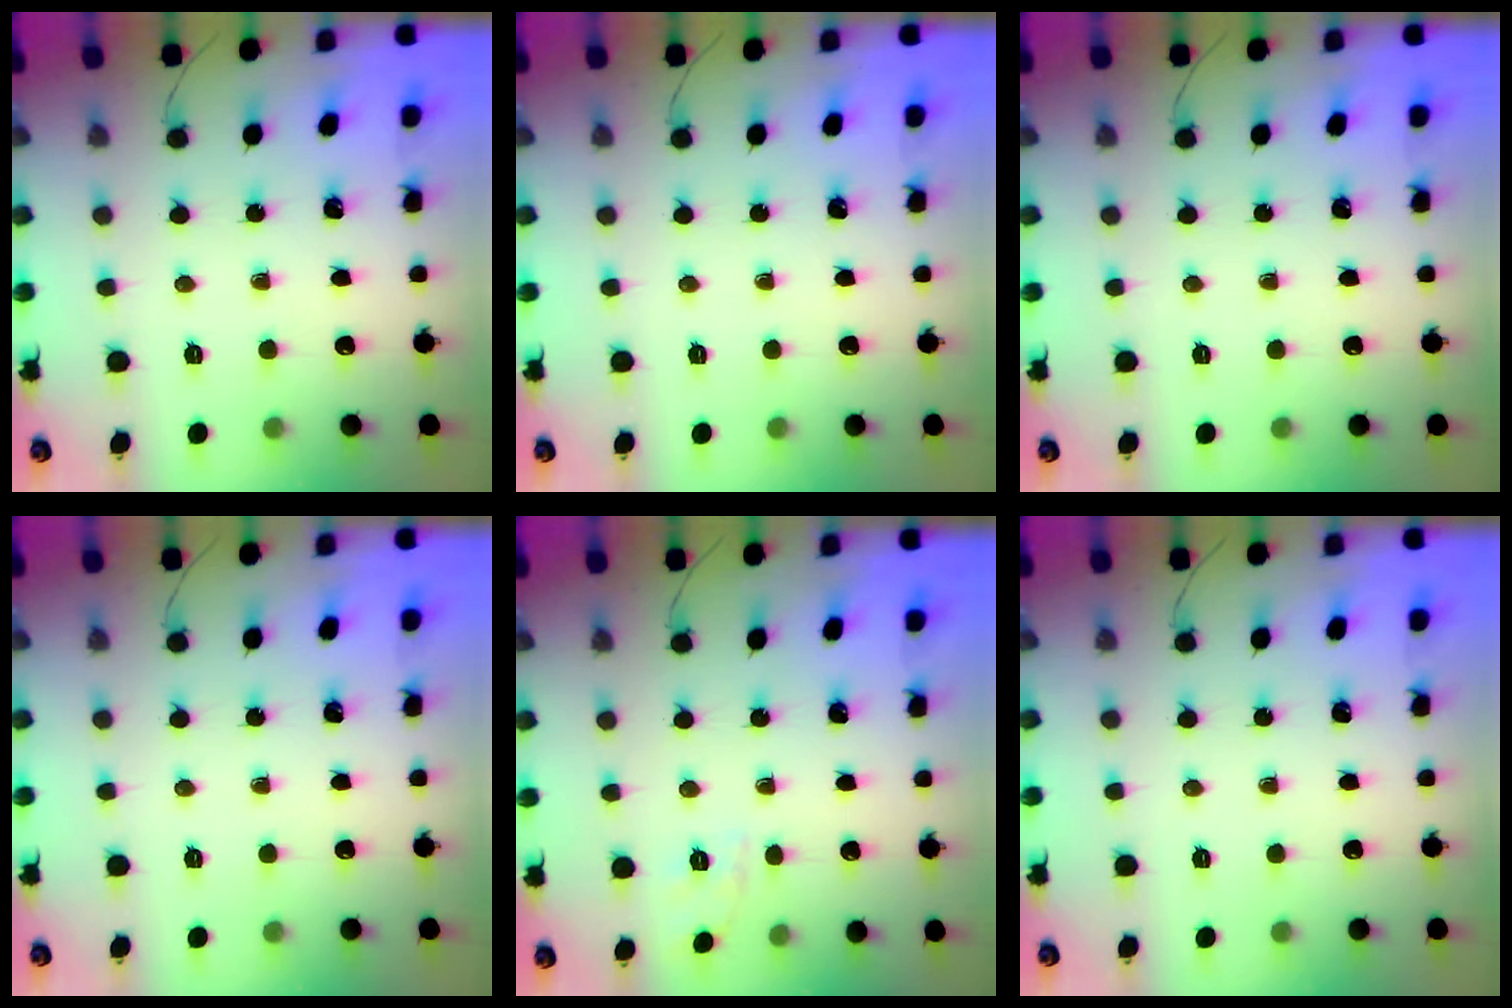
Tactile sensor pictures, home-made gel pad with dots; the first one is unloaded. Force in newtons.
{"total": 0.0}
{"total": 0.0}
{"total": 0.0}
{"total": 1.8, "press": 0.5, "slide": 1.7}
{"total": 0.0}